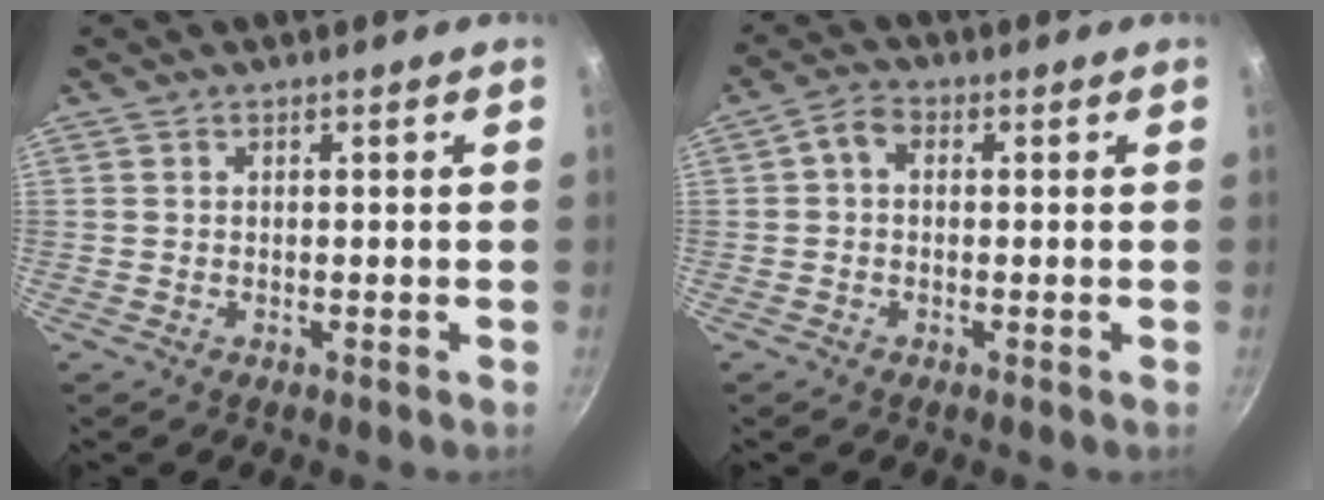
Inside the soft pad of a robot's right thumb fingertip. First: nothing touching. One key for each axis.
{"total": 3.4, "fx": 0.3, "fy": 2.3, "fz": 2.4, "tx": -0.051, "ty": 0.012, "tz": -0.005}